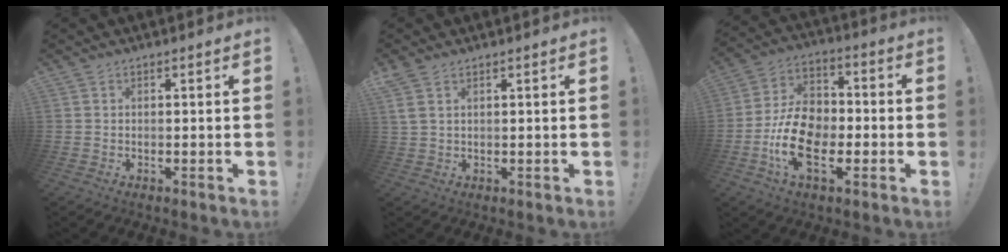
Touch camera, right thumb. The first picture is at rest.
{"total": 2.9, "force": [1.4, 1.1, 2.3], "torque": [-0.053, 0.005, 0.029]}
{"total": 16.6, "force": [-5.2, 10.5, 11.7], "torque": [-0.228, 0.025, -0.092]}